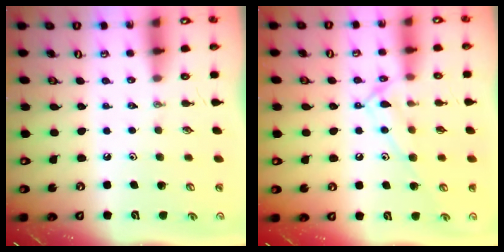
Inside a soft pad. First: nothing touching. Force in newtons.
{"total": 12.7, "press": 12.7, "slide": 0.9}